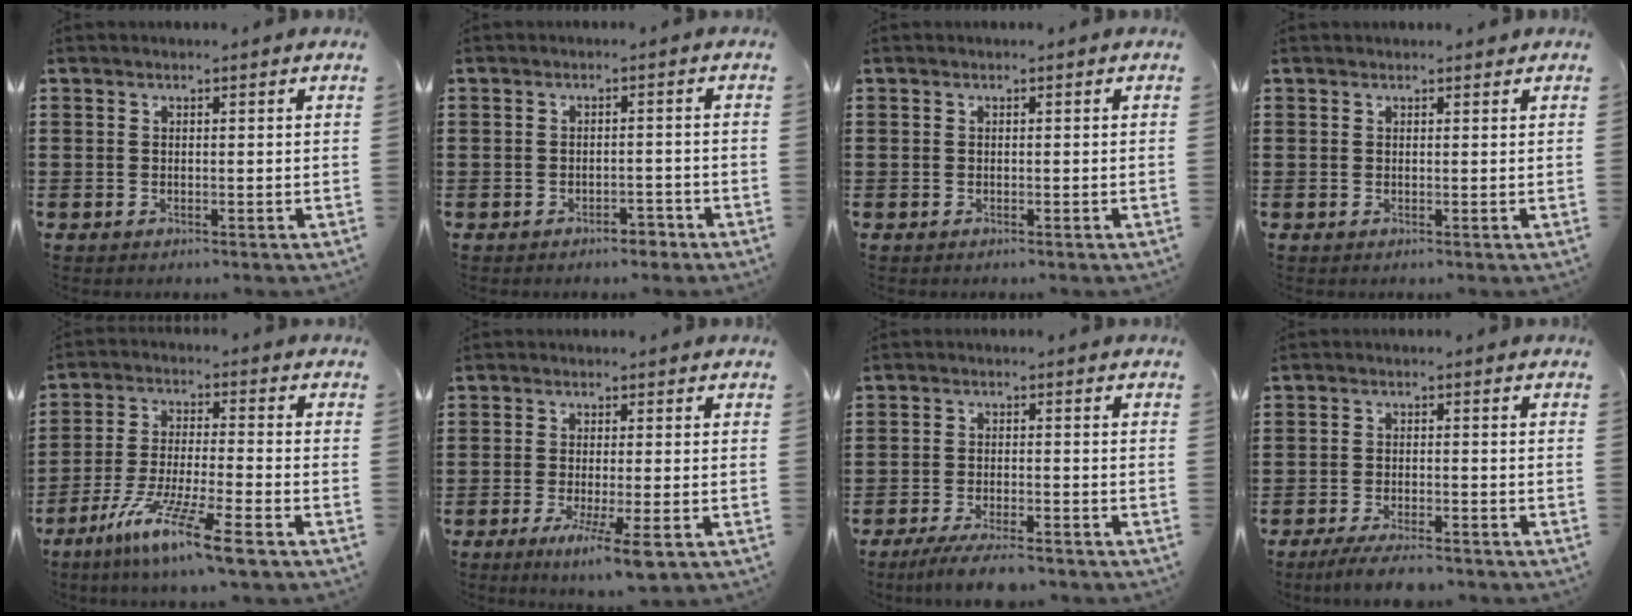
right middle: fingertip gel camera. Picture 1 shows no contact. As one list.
[{"total": 2.1, "force": [-2.0, 0.6, 0.2], "torque": [-0.010, -0.001, -0.043]}, {"total": 0.0}, {"total": 0.6, "force": [0.4, 0.4, -0.1], "torque": [0.008, -0.003, 0.006]}, {"total": 10.2, "force": [-7.5, 0.2, 7.0], "torque": [-0.142, -0.008, -0.146]}, {"total": 5.5, "force": [-2.8, 0.0, 4.8], "torque": [-0.089, -0.021, -0.047]}, {"total": 4.7, "force": [-4.1, 0.4, 2.3], "torque": [-0.049, -0.011, -0.079]}, {"total": 4.1, "force": [-3.6, 0.3, 1.9], "torque": [-0.042, -0.009, -0.071]}]